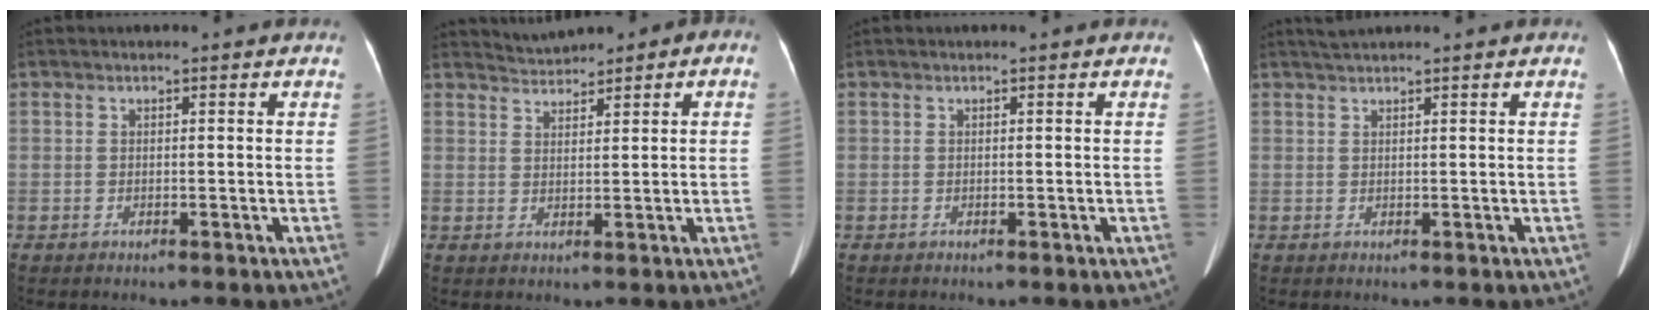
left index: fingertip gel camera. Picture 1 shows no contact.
{"total": 2.7, "force": [2.3, 1.1, 0.9], "torque": [-0.017, 0.027, 0.049]}
{"total": 0.0}
{"total": 1.4, "force": [1.2, -0.3, 0.7], "torque": [-0.015, 0.014, 0.029]}